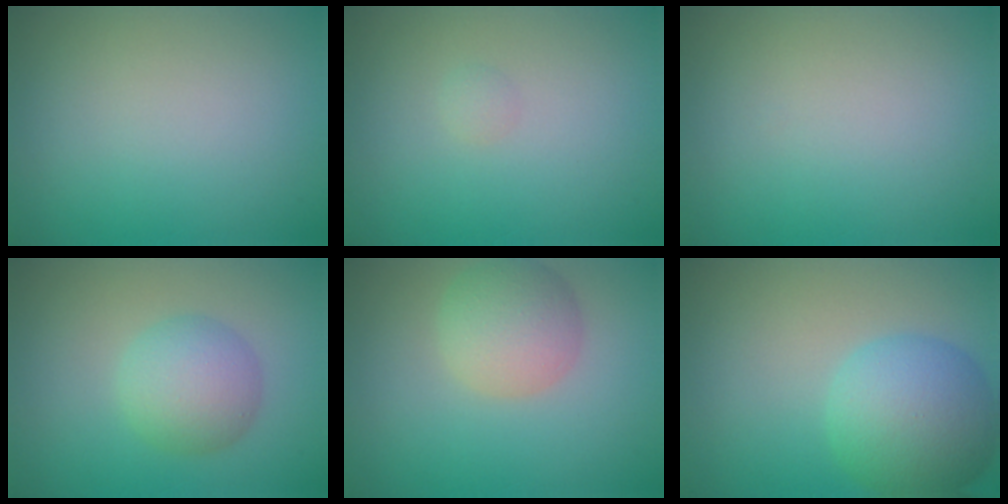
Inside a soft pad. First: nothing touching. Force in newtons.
{"total": 0.6, "press": 0.6, "slide": 0.0}
{"total": 0.0}
{"total": 4.1, "press": 4.1, "slide": 0.1}
{"total": 4.4, "press": 4.3, "slide": 0.5}
{"total": 6.4, "press": 6.4, "slide": 0.3}